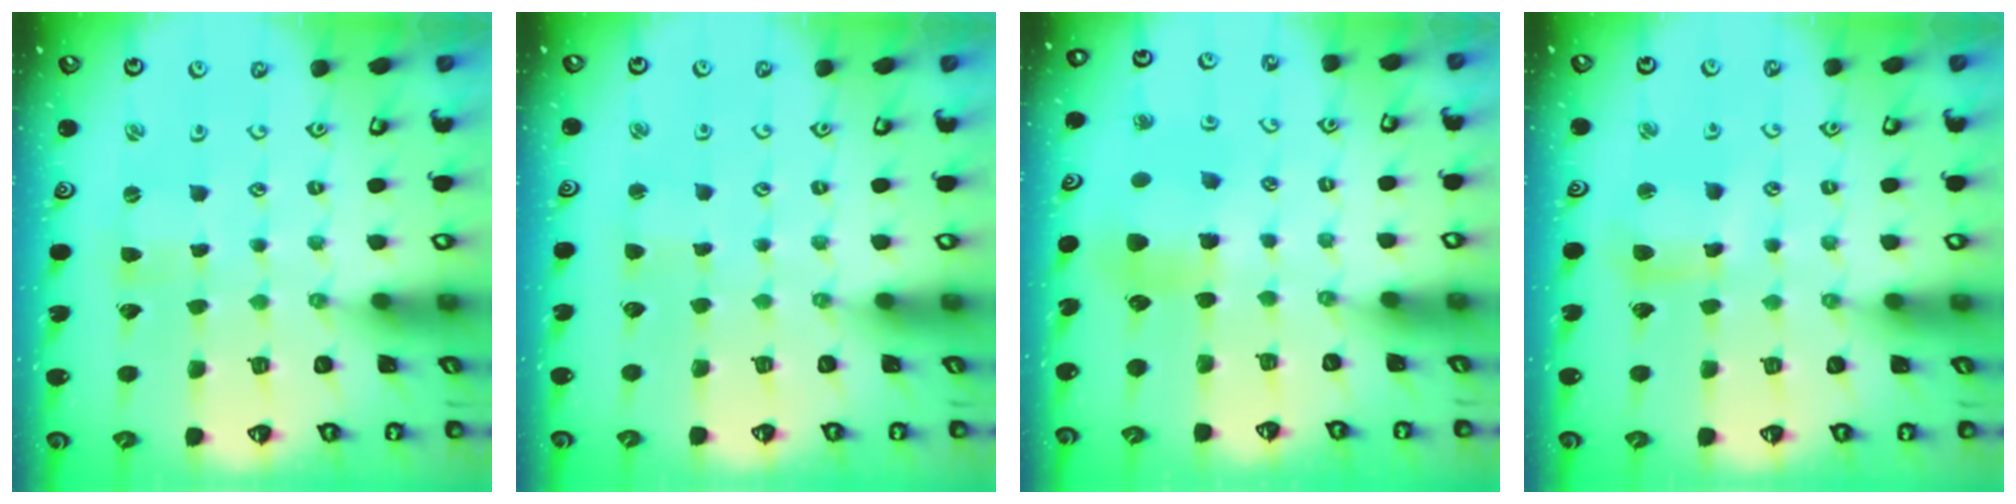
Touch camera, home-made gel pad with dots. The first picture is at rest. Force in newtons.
{"total": 2.1, "press": 2.1, "slide": 0.4}
{"total": 7.1, "press": 7.1, "slide": 0.6}
{"total": 6.3, "press": 6.3, "slide": 0.8}